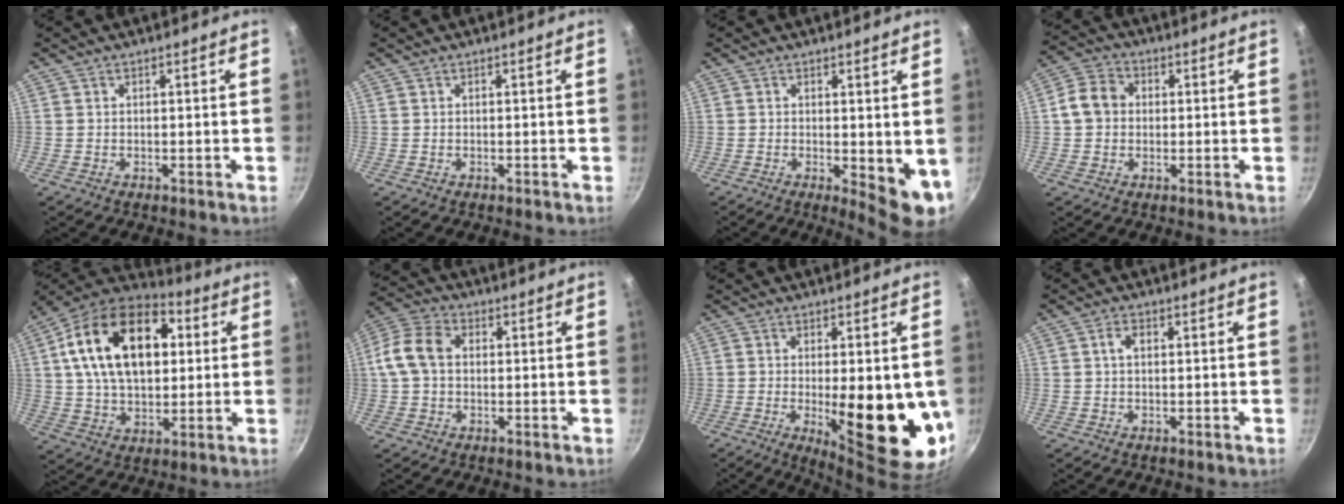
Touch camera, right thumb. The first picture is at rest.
{"total": 0.0}
{"total": 7.3, "force": [-0.2, 2.8, 6.8], "torque": [-0.075, -0.013, 0.002]}
{"total": 6.9, "force": [0.4, 5.9, 3.6], "torque": [-0.043, 0.015, -0.007]}
{"total": 23.9, "force": [5.4, 15.0, 17.9], "torque": [-0.283, 0.015, 0.077]}
{"total": 9.1, "force": [0.7, 6.7, 6.1], "torque": [-0.111, 0.024, -0.003]}
{"total": 17.6, "force": [-2.0, 5.8, 16.5], "torque": [-0.204, -0.024, -0.015]}
{"total": 2.4, "force": [0.4, 1.5, 1.8], "torque": [-0.029, 0.006, 0.006]}